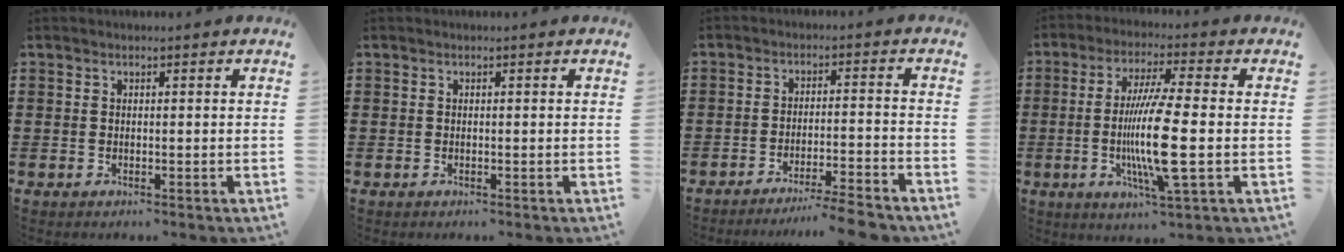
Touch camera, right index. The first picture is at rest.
{"total": 0.0}
{"total": 5.4, "force": [-5.0, -0.7, 2.0], "torque": [-0.033, -0.017, -0.097]}
{"total": 11.4, "force": [-1.8, 1.0, 11.2], "torque": [-0.223, -0.020, -0.041]}